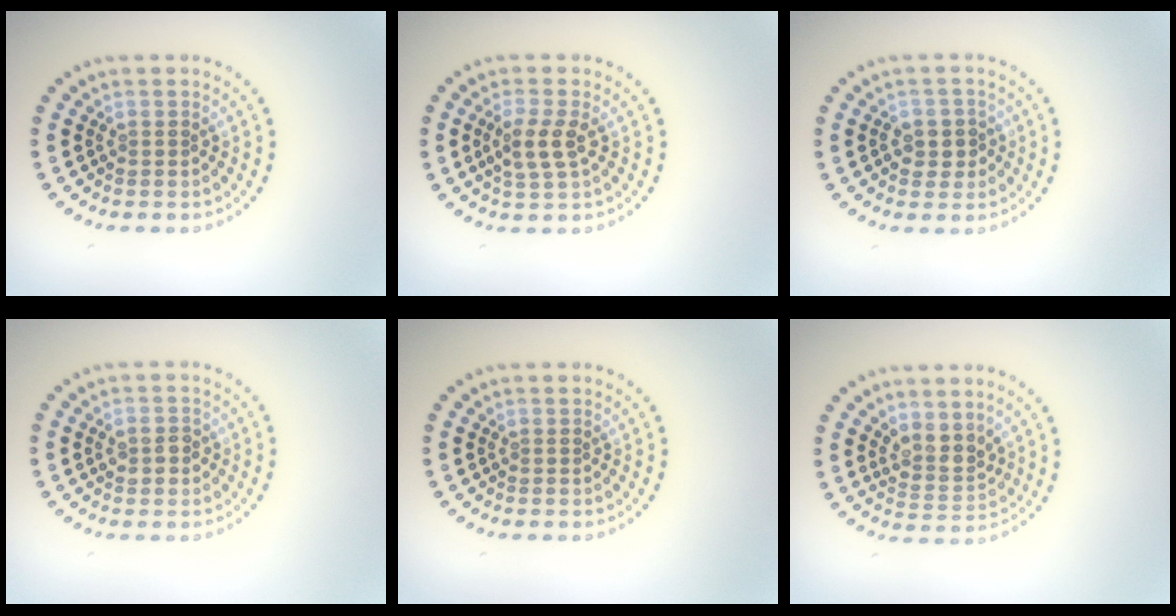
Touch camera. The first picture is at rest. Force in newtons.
{"total": 2.7, "press": 2.6, "slide": 0.7}
{"total": 2.5, "press": 2.4, "slide": 0.5}
{"total": 1.8, "press": 1.8, "slide": 0.1}
{"total": 0.0}
{"total": 2.7, "press": 2.1, "slide": 1.6}